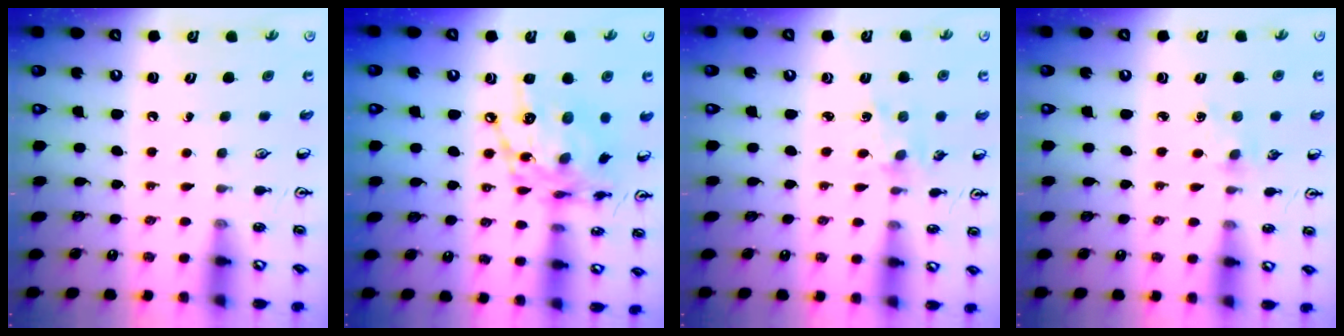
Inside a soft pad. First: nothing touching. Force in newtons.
{"total": 14.9, "press": 14.9, "slide": 0.8}
{"total": 1.2, "press": 1.1, "slide": 0.2}
{"total": 3.4, "press": 3.4, "slide": 0.5}